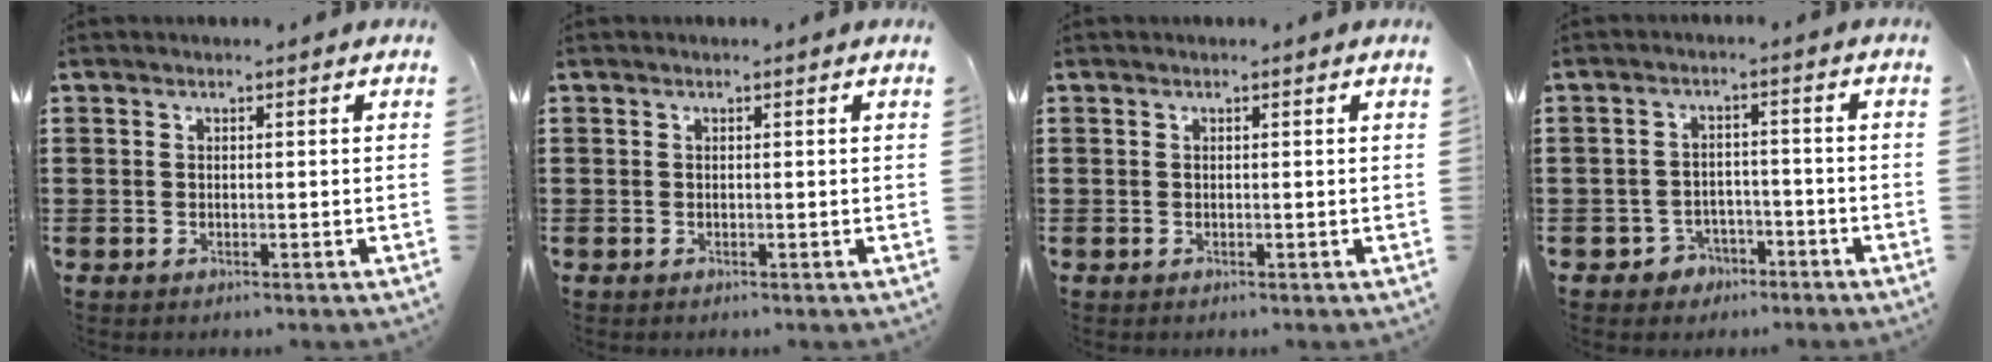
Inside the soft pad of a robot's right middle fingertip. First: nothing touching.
{"total": 0.0}
{"total": 0.0}
{"total": 3.1, "force": [-2.6, 1.7, 0.2], "torque": [-0.014, 0.005, -0.057]}